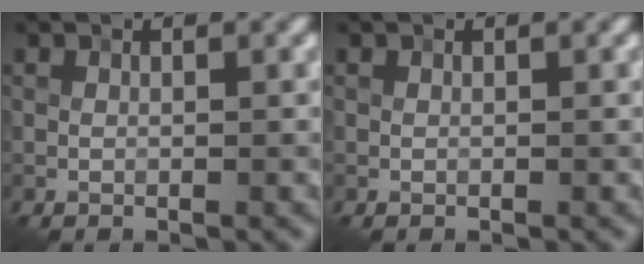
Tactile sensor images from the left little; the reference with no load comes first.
{"total": 0.0}